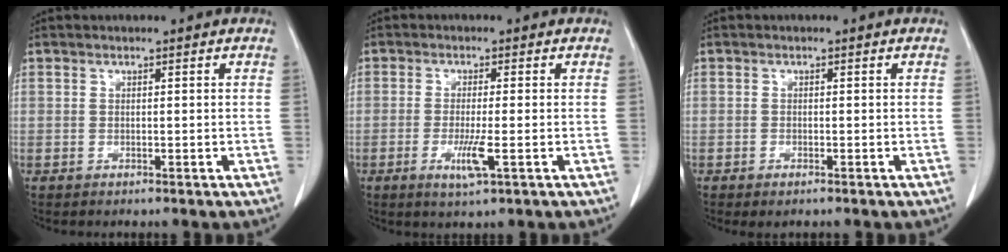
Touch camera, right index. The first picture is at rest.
{"total": 4.3, "force": [-1.4, 0.2, 4.0], "torque": [-0.077, -0.009, -0.022]}
{"total": 1.3, "force": [-0.9, 0.4, 0.8], "torque": [-0.014, -0.001, -0.009]}